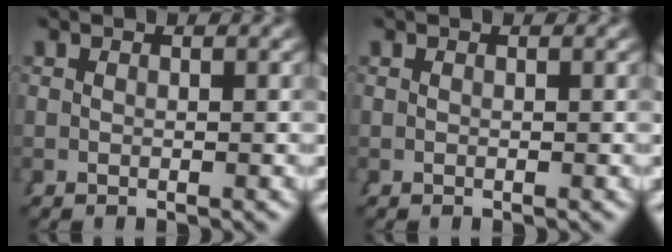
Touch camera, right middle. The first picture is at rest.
{"total": 0.0}